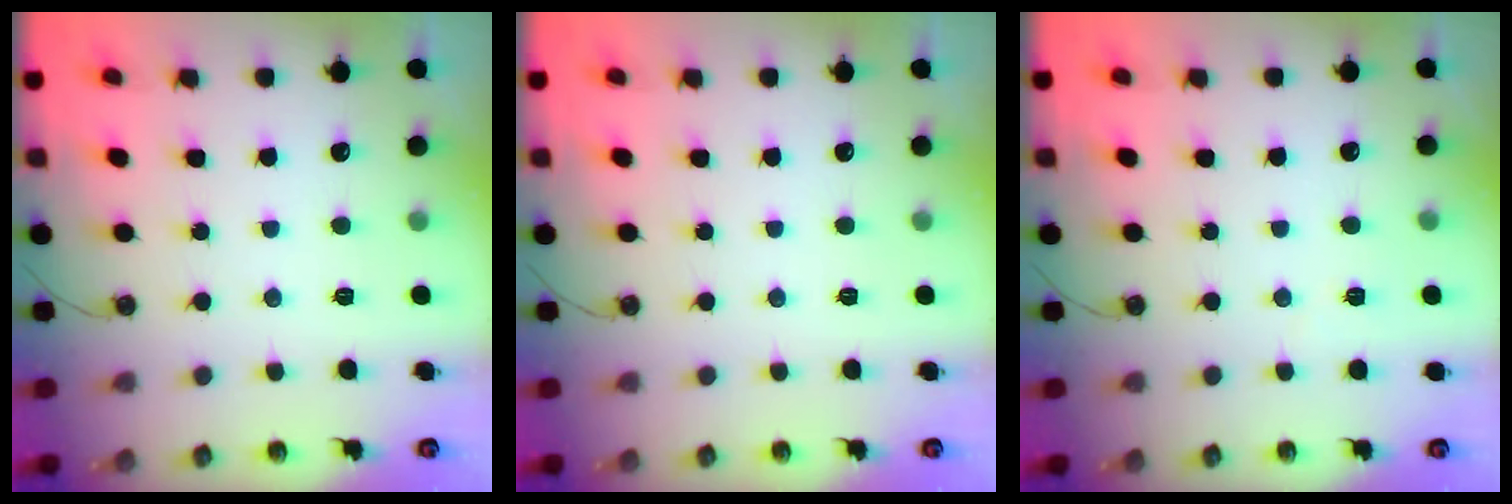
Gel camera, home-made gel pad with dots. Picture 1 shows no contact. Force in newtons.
{"total": 0.0}
{"total": 3.2, "press": 2.7, "slide": 1.8}